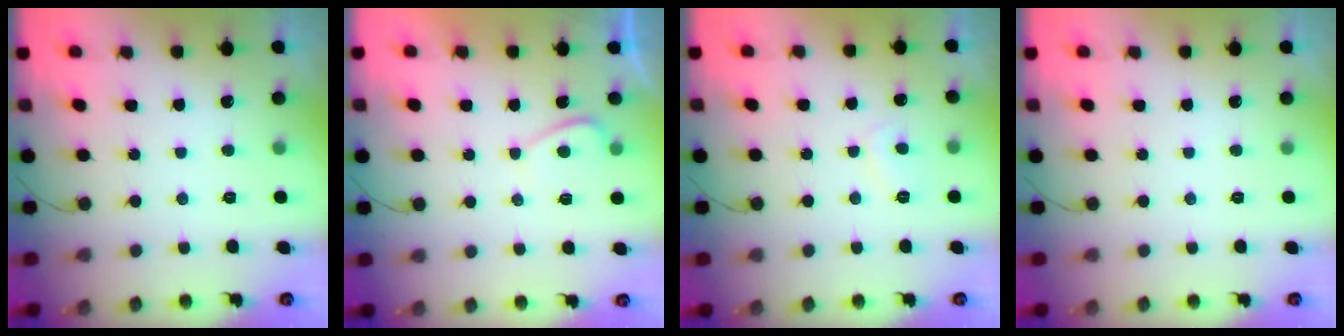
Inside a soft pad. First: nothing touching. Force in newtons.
{"total": 0.0}
{"total": 2.9, "press": 2.9, "slide": 0.5}
{"total": 0.0}